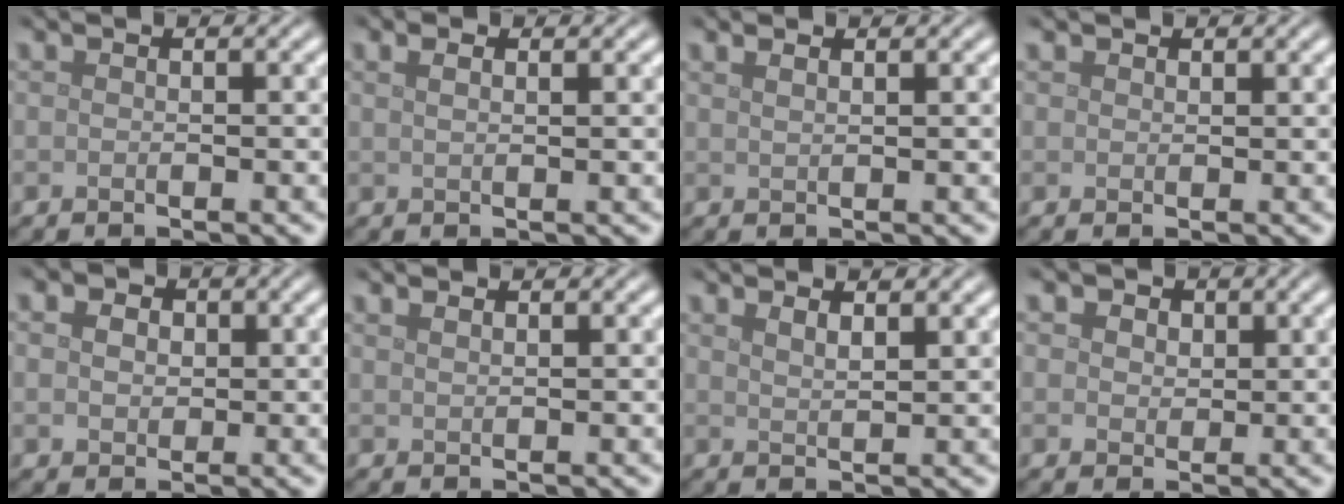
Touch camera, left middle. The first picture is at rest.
{"total": 1.9, "force": [1.2, 0.8, 1.3], "torque": [-0.014, 0.000, 0.007]}
{"total": 1.5, "force": [1.1, 0.5, 0.9], "torque": [-0.006, -0.002, 0.011]}
{"total": 0.9, "force": [0.7, 0.5, 0.1], "torque": [-0.001, -0.002, 0.014]}
{"total": 4.4, "force": [1.7, 3.4, 2.3], "torque": [-0.038, 0.019, 0.003]}
{"total": 1.0, "force": [0.9, 0.2, 0.4], "torque": [-0.007, -0.001, 0.013]}
{"total": 1.8, "force": [1.4, 0.5, 1.0], "torque": [-0.013, 0.003, 0.021]}
{"total": 3.8, "force": [2.0, 2.6, 1.8], "torque": [-0.037, 0.008, 0.017]}